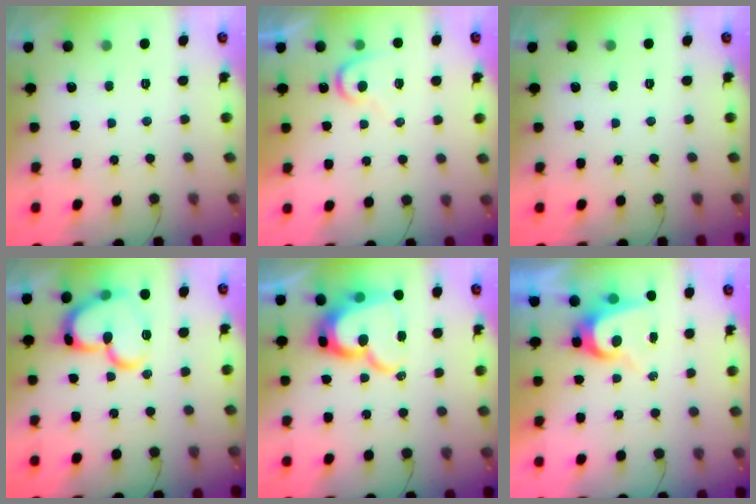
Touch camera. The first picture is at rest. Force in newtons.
{"total": 7.5, "press": 7.5, "slide": 0.5}
{"total": 0.0}
{"total": 18.5, "press": 18.4, "slide": 1.9}
{"total": 17.4, "press": 17.3, "slide": 1.6}
{"total": 6.4, "press": 6.4, "slide": 0.3}